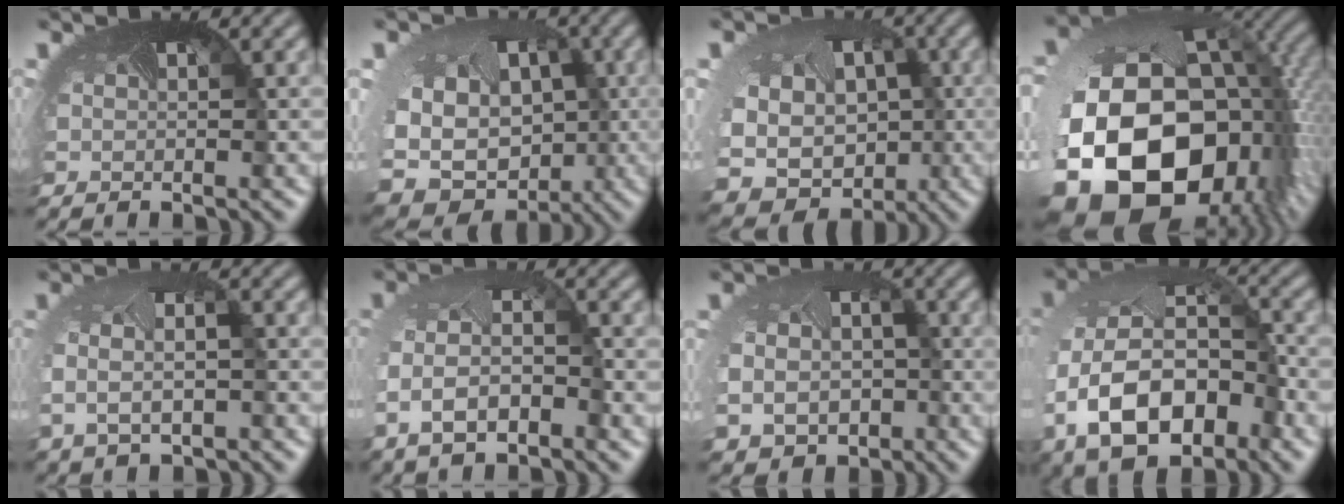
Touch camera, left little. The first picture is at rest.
{"total": 14.7, "force": [-0.9, 12.0, 8.5], "torque": [-0.188, -0.028, -0.005]}
{"total": 13.5, "force": [-1.0, 11.3, 7.2], "torque": [-0.162, -0.036, -0.010]}
{"total": 21.5, "force": [-4.7, 15.8, 13.8], "torque": [-0.298, -0.110, -0.043]}
{"total": 4.6, "force": [-0.6, 2.9, 3.6], "torque": [-0.076, -0.011, 0.004]}
{"total": 5.3, "force": [-1.7, 2.8, 4.2], "torque": [-0.098, -0.012, -0.037]}
{"total": 8.7, "force": [-1.8, 7.3, 4.4], "torque": [-0.094, -0.045, -0.028]}
{"total": 12.0, "force": [-3.9, 7.4, 8.6], "torque": [-0.192, -0.025, -0.065]}